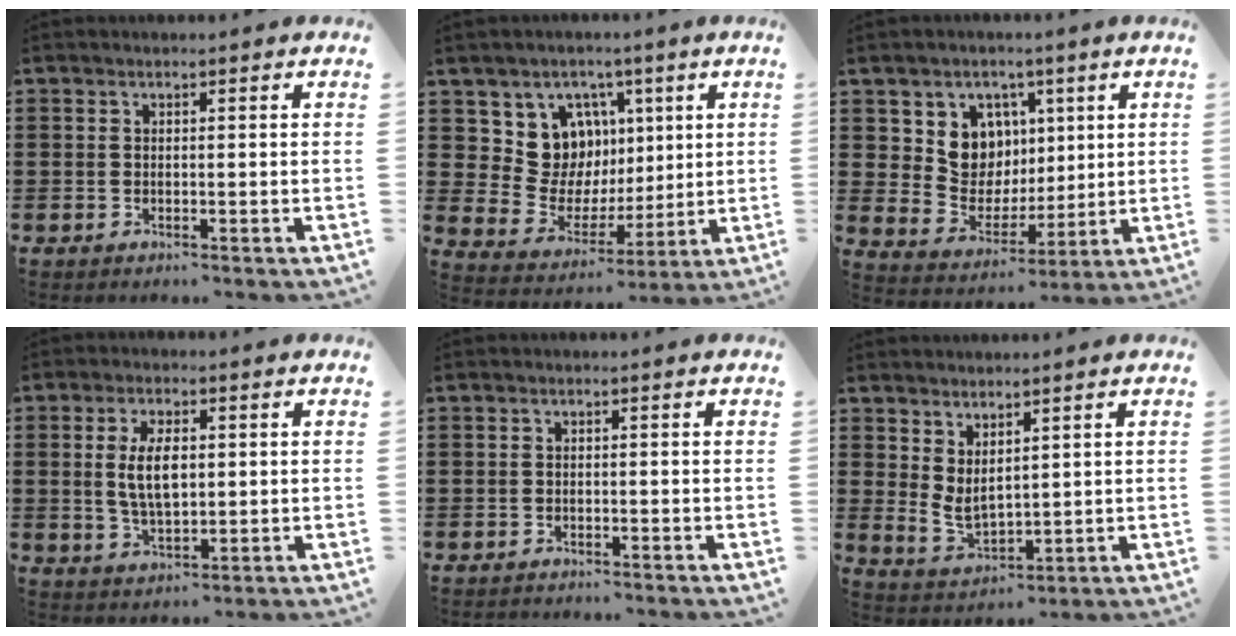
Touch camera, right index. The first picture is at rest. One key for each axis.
{"total": 10.0, "fx": 3.4, "fy": 9.0, "fz": 2.6, "tx": -0.079, "ty": -0.031, "tz": 0.071}
{"total": 8.5, "fx": 3.1, "fy": 7.6, "fz": 2.2, "tx": -0.063, "ty": -0.014, "tz": 0.059}
{"total": 6.5, "fx": 0.7, "fy": 2.9, "fz": 5.8, "tx": -0.114, "ty": 0.004, "tz": 0.006}
{"total": 0.9, "fx": -0.8, "fy": 0.2, "fz": -0.2, "tx": 0.002, "ty": 0.004, "tz": -0.019}
{"total": 3.4, "fx": 2.1, "fy": 1.7, "fz": 2.1, "tx": -0.048, "ty": -0.007, "tz": 0.042}